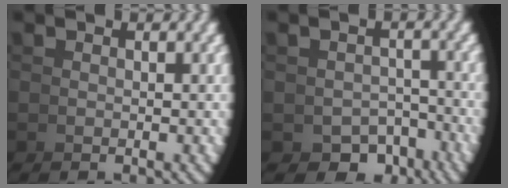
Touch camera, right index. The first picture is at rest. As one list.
[{"total": 6.6, "force": [-4.3, 4.5, 2.0], "torque": [-0.010, -0.026, -0.068]}]